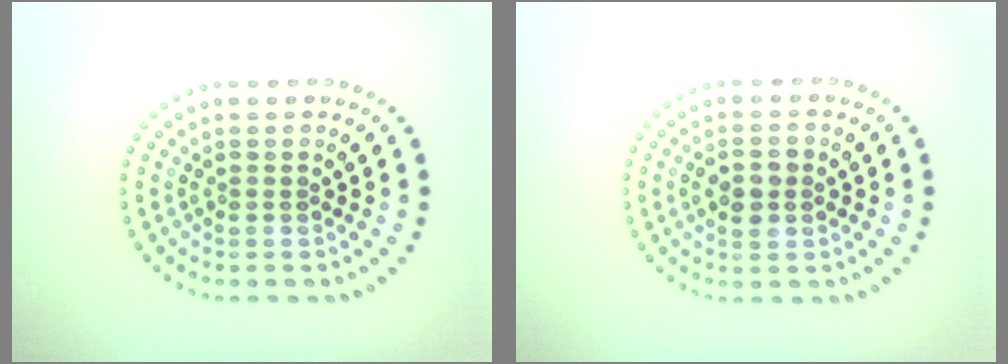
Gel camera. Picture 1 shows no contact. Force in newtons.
{"total": 2.7, "press": 2.7, "slide": 0.1}